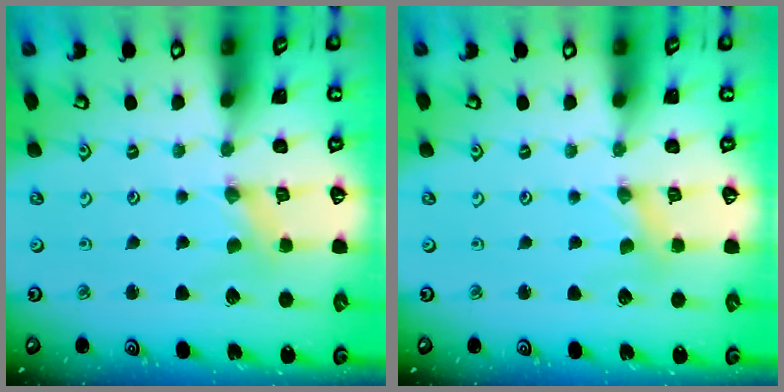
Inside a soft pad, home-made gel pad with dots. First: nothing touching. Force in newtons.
{"total": 0.0}